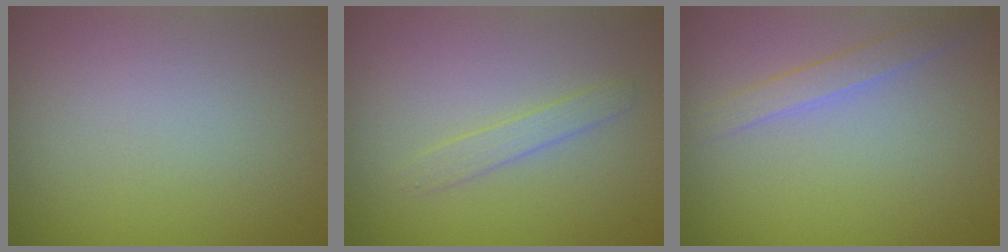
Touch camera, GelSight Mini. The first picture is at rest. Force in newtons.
{"total": 1.3, "press": 1.3, "slide": 0.0}
{"total": 1.7, "press": 1.7, "slide": 0.1}